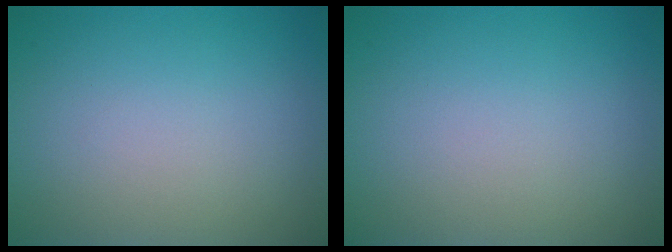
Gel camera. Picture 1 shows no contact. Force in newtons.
{"total": 0.0}